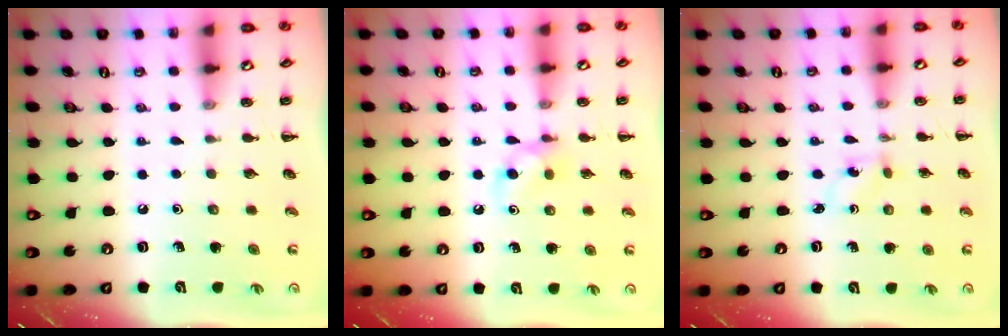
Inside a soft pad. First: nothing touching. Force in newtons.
{"total": 5.9, "press": 5.6, "slide": 1.7}
{"total": 1.5, "press": 1.4, "slide": 0.6}